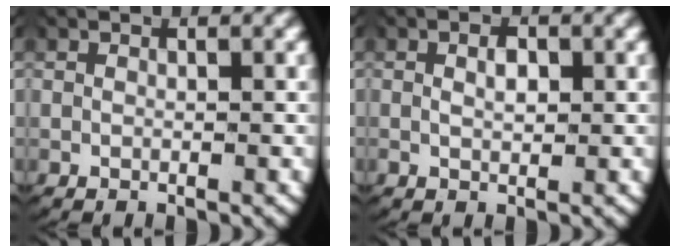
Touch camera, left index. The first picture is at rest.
{"total": 1.6, "force": [0.1, 0.9, 1.3], "torque": [-0.020, -0.004, 0.006]}